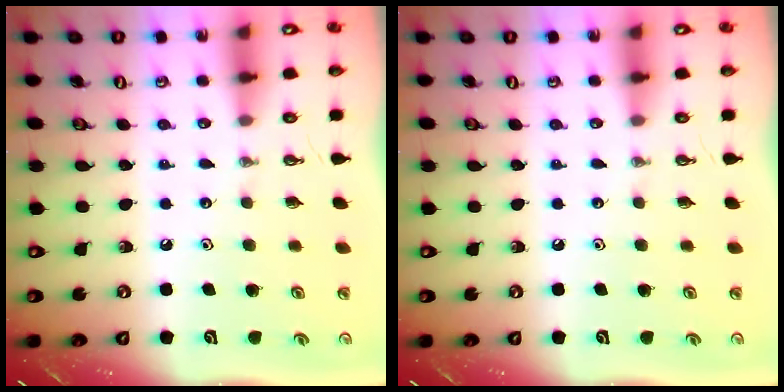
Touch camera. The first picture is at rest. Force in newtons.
{"total": 0.0}